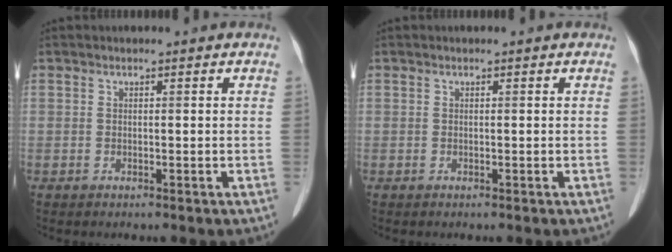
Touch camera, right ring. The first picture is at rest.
{"total": 0.0}